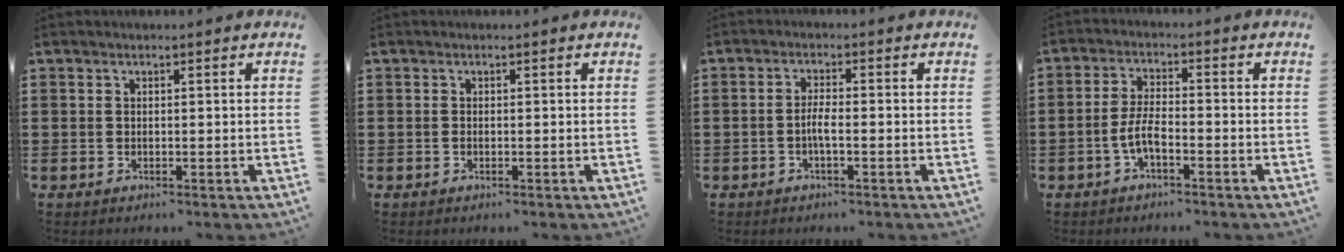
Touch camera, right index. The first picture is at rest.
{"total": 0.0}
{"total": 2.1, "force": [-0.7, 0.4, 1.9], "torque": [-0.044, -0.001, -0.015]}
{"total": 4.7, "force": [-2.0, 1.3, 4.0], "torque": [-0.096, -0.003, -0.046]}